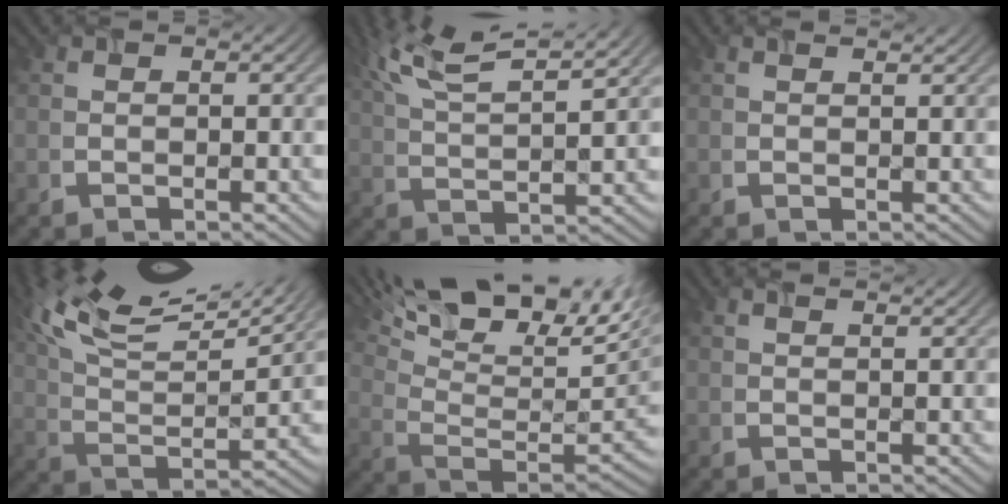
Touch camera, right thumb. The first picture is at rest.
{"total": 10.5, "force": [7.3, 2.7, 7.1], "torque": [-0.156, 0.012, 0.118]}
{"total": 0.7, "force": [0.6, 0.1, 0.4], "torque": [-0.002, 0.003, 0.008]}
{"total": 15.1, "force": [10.0, 5.4, 10.0], "torque": [-0.233, 0.028, 0.145]}
{"total": 17.8, "force": [8.7, 6.8, 13.9], "torque": [-0.237, 0.030, 0.128]}
{"total": 1.1, "force": [0.8, 0.1, 0.6], "torque": [-0.005, 0.003, 0.012]}